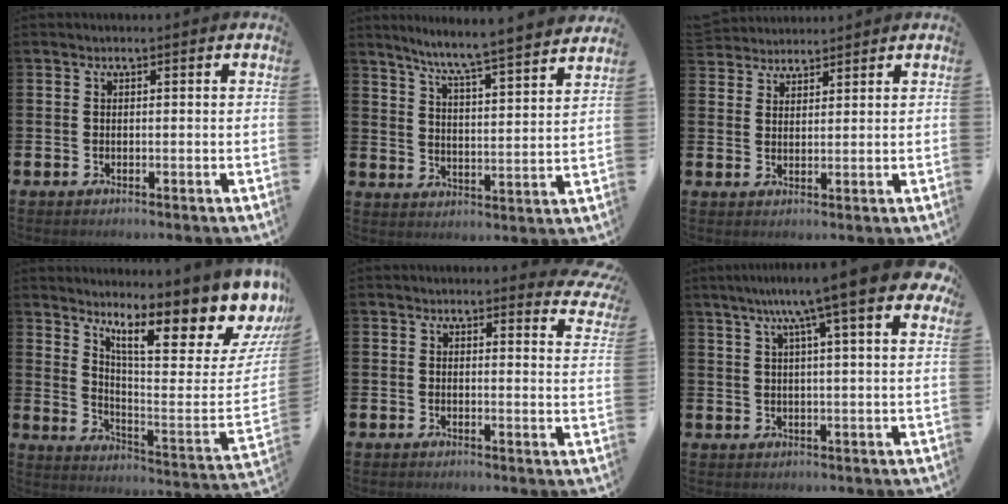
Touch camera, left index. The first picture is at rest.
{"total": 7.1, "force": [6.7, -0.6, 2.2], "torque": [-0.062, -0.057, 0.111]}
{"total": 3.1, "force": [3.0, 0.6, -0.3], "torque": [-0.002, -0.011, 0.057]}
{"total": 11.5, "force": [8.7, 3.0, 6.8], "torque": [-0.109, -0.090, 0.135]}
{"total": 2.5, "force": [2.4, 0.6, 0.4], "torque": [0.006, -0.015, 0.037]}
{"total": 9.4, "force": [6.3, 1.0, 6.8], "torque": [-0.122, -0.022, 0.101]}